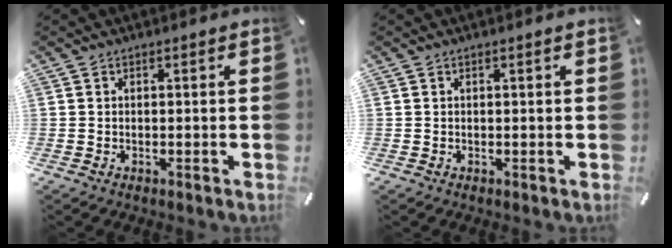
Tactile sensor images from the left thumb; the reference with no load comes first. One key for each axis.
{"total": 0.8, "fx": 0.3, "fy": 0.0, "fz": 0.8, "tx": -0.013, "ty": 0.000, "tz": 0.004}